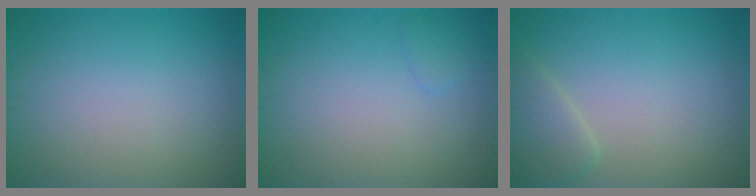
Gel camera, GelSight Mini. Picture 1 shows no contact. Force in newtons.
{"total": 0.8, "press": 0.8, "slide": 0.0}
{"total": 2.4, "press": 2.4, "slide": 0.2}